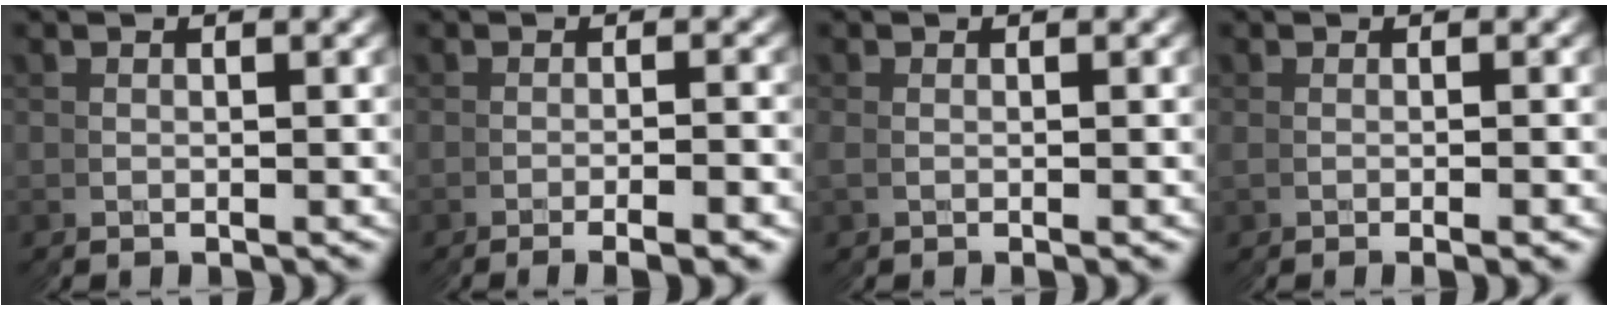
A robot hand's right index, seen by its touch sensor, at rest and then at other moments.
{"total": 2.3, "force": [-1.3, -1.6, 1.1], "torque": [-0.015, 0.016, -0.032]}
{"total": 0.8, "force": [0.3, -0.8, 0.2], "torque": [-0.008, 0.006, 0.001]}
{"total": 1.3, "force": [0.2, -1.2, 0.4], "torque": [-0.010, 0.010, -0.003]}